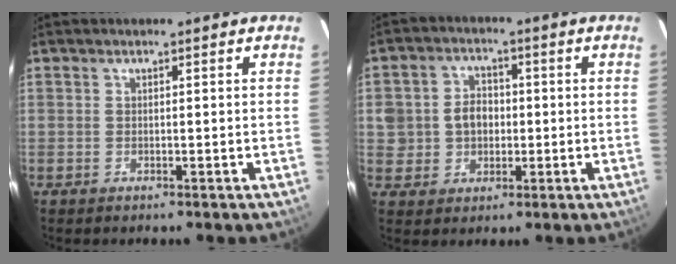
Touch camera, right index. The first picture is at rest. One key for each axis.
{"total": 7.6, "fx": -0.2, "fy": 6.9, "fz": 3.1, "tx": -0.075, "ty": 0.026, "tz": 0.004}